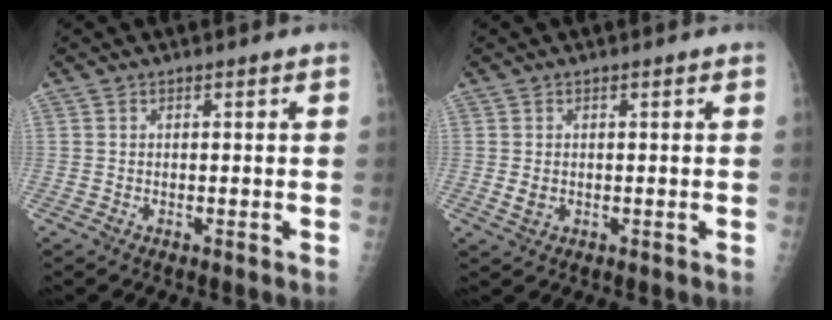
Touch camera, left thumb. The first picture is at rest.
{"total": 1.8, "force": [-0.1, 1.3, 1.1], "torque": [-0.020, -0.002, 0.002]}